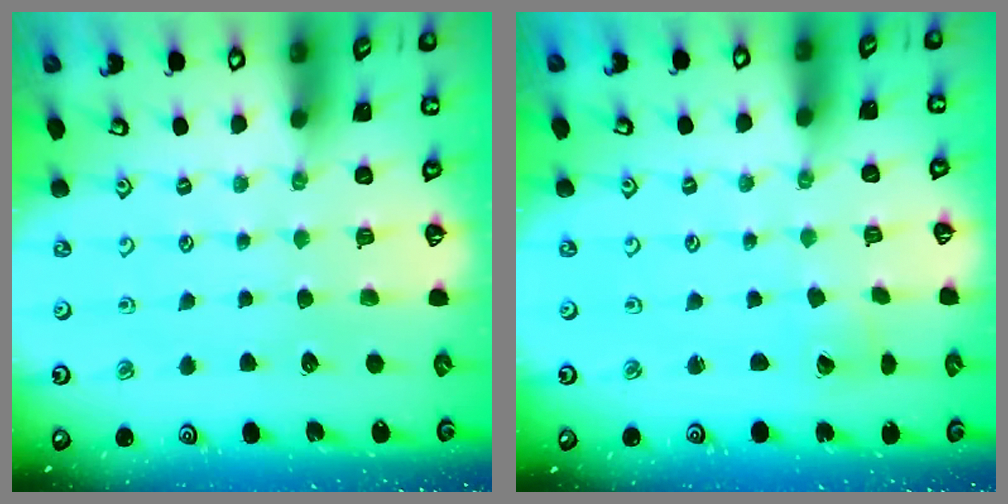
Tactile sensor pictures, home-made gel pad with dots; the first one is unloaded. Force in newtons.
{"total": 2.0, "press": 2.0, "slide": 0.2}